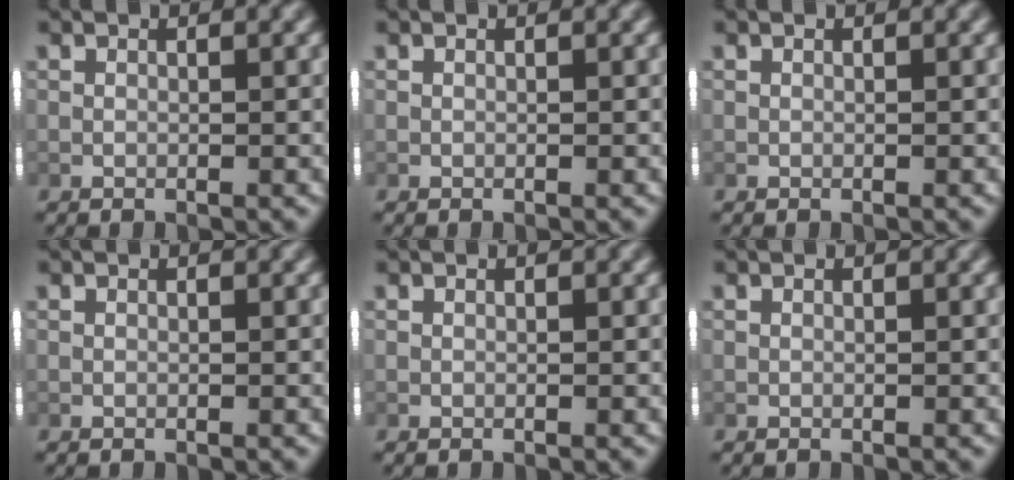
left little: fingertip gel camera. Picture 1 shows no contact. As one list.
[{"total": 0.0}, {"total": 0.0}, {"total": 0.0}, {"total": 0.0}, {"total": 0.0}]